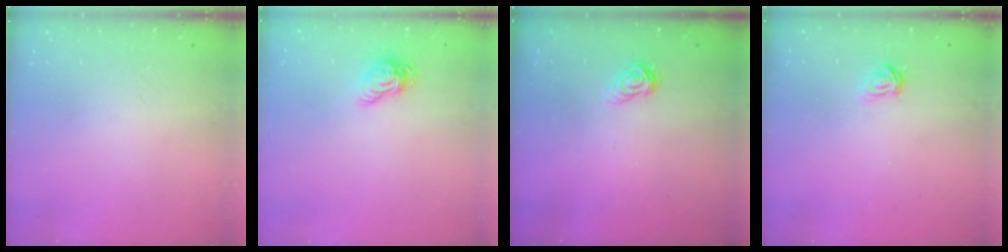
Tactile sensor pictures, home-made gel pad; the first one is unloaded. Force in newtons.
{"total": 7.3, "press": 7.3, "slide": 0.6}
{"total": 3.8, "press": 3.8, "slide": 0.5}
{"total": 3.0, "press": 3.0, "slide": 0.3}